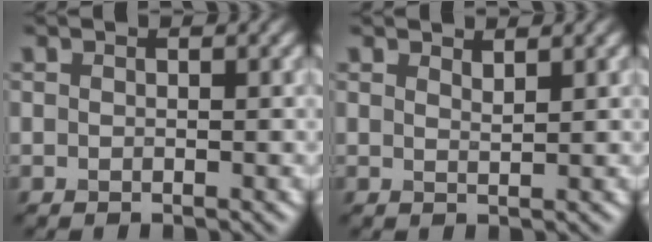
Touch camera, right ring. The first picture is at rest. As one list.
[{"total": 1.2, "force": [1.1, 0.1, 0.4], "torque": [-0.008, 0.001, 0.020]}]